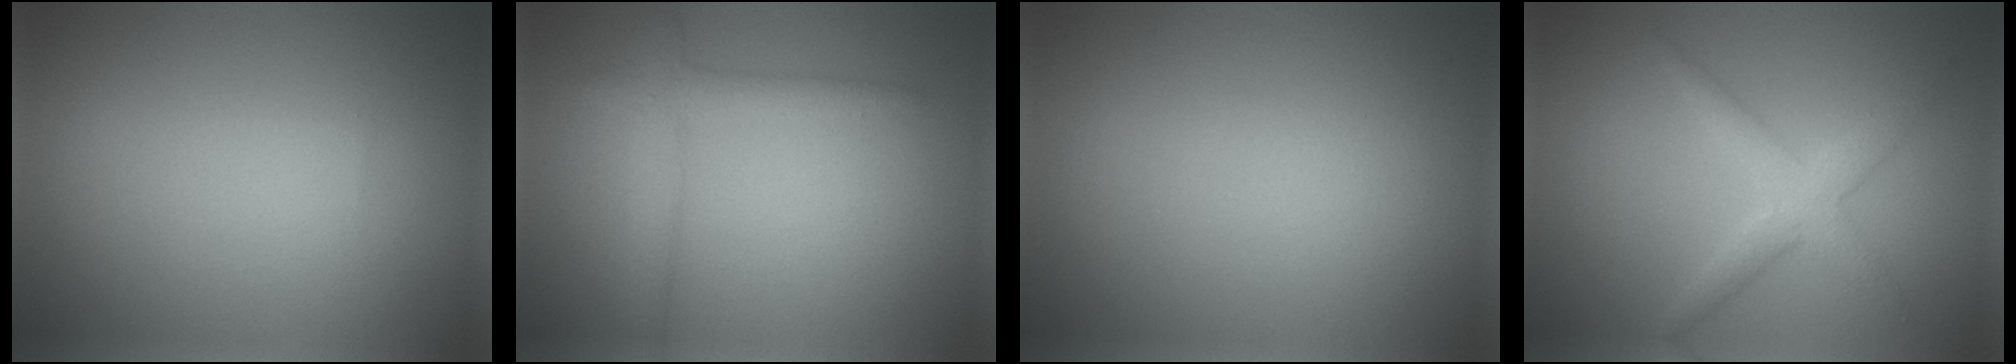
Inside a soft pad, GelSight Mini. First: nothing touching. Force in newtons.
{"total": 2.7, "press": 2.7, "slide": 0.0}
{"total": 0.0}
{"total": 2.8, "press": 2.8, "slide": 0.1}